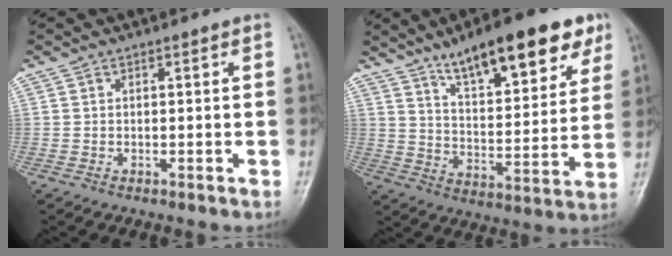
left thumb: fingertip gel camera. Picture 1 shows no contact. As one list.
[{"total": 19.2, "force": [12.2, 6.2, 13.5], "torque": [-0.163, -0.046, 0.193]}]